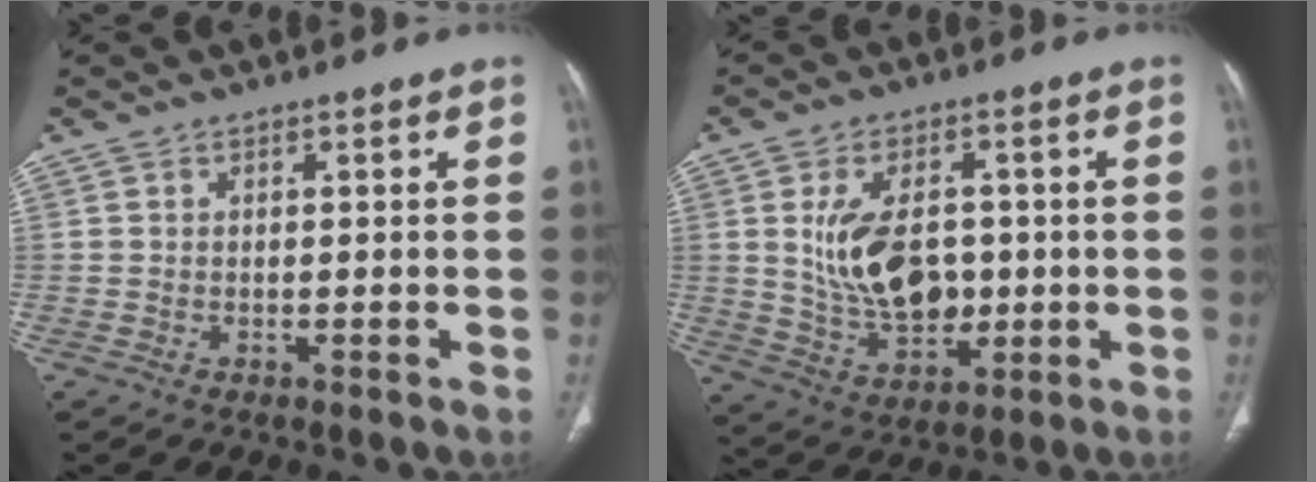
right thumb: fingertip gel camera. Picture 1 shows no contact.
{"total": 14.1, "force": [1.0, 9.0, 10.8], "torque": [-0.161, -0.008, 0.036]}